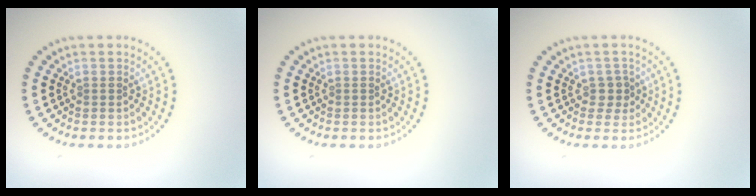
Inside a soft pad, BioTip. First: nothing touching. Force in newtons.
{"total": 0.0}
{"total": 1.4, "press": 1.1, "slide": 0.8}